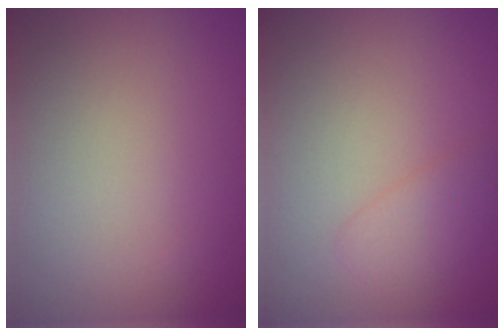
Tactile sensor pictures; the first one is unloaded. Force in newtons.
{"total": 1.9, "press": 1.9, "slide": 0.1}